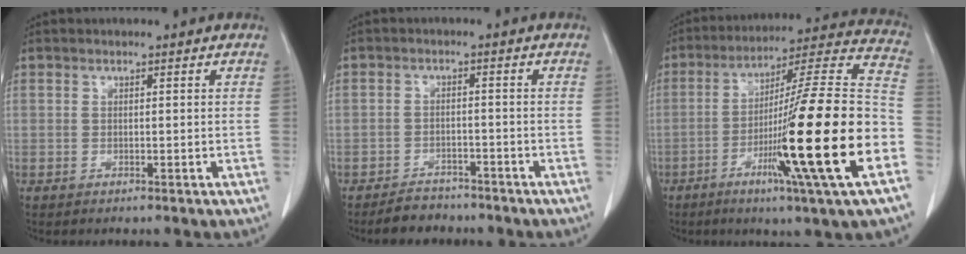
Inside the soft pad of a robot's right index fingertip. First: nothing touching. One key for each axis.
{"total": 4.1, "fx": -3.5, "fy": 2.2, "fz": 0.3, "tx": -0.010, "ty": 0.005, "tz": -0.054}
{"total": 25.5, "fx": -8.0, "fy": -0.8, "fz": 24.2, "tx": -0.345, "ty": -0.021, "tz": -0.145}